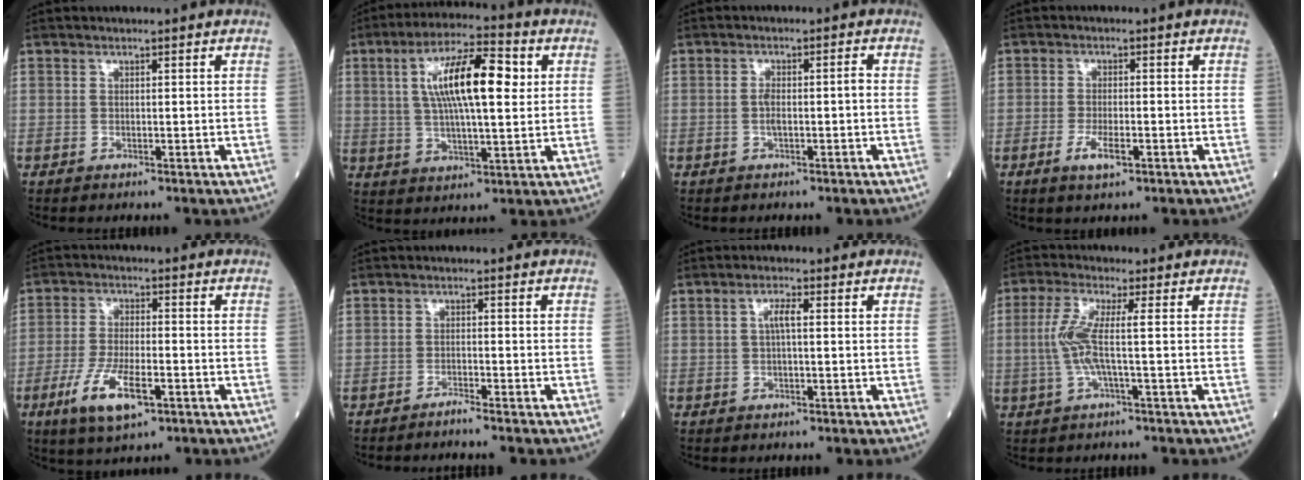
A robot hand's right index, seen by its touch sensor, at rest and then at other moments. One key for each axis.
{"total": 13.5, "fx": 3.2, "fy": 3.2, "fz": 12.7, "tx": -0.231, "ty": 0.023, "tz": 0.053}
{"total": 3.2, "fx": -0.6, "fy": 0.7, "fz": 3.1, "tx": -0.063, "ty": 0.005, "tz": -0.010}
{"total": 3.7, "fx": -1.6, "fy": 1.0, "fz": 3.1, "tx": -0.064, "ty": -0.003, "tz": -0.028}
{"total": 8.9, "fx": -4.1, "fy": 2.6, "fz": 7.4, "tx": -0.153, "ty": -0.014, "tz": -0.070}
{"total": 1.8, "fx": -1.7, "fy": -0.3, "fz": 0.6, "tx": -0.010, "ty": 0.001, "tz": -0.029}
{"total": 2.2, "fx": 0.3, "fy": 0.3, "fz": 2.2, "tx": -0.044, "ty": 0.003, "tz": 0.005}
{"total": 5.8, "fx": -0.1, "fy": 0.4, "fz": 5.8, "tx": -0.135, "ty": 0.008, "tz": -0.007}